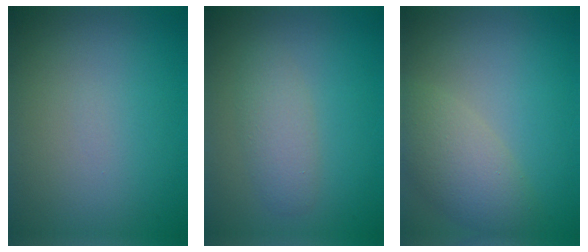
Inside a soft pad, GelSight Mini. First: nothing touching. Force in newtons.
{"total": 2.3, "press": 2.3, "slide": 0.1}
{"total": 4.2, "press": 4.2, "slide": 0.5}